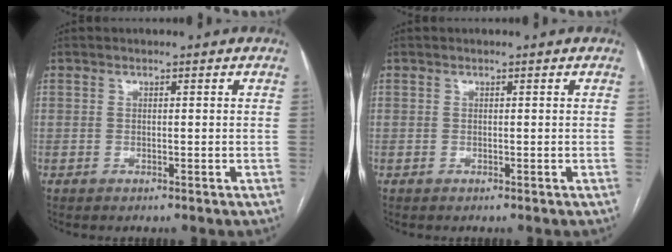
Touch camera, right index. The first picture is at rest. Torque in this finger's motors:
{"motor_torque": [0.00, 0.00, 0.00, 0.00]}